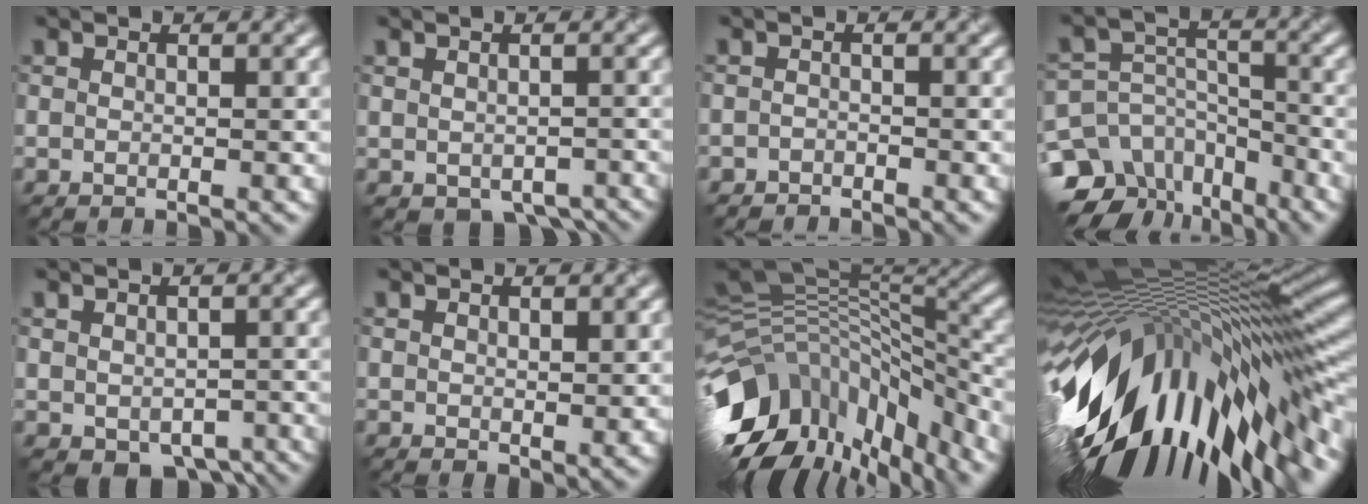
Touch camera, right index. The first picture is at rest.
{"total": 3.6, "force": [-1.9, 2.3, 2.0], "torque": [-0.021, -0.018, -0.015]}
{"total": 1.5, "force": [-1.5, 0.3, -0.1], "torque": [0.005, -0.002, -0.030]}
{"total": 11.9, "force": [-8.5, 7.6, 3.6], "torque": [-0.079, -0.010, -0.130]}
{"total": 4.0, "force": [-1.8, 2.6, 2.6], "torque": [-0.030, -0.019, -0.012]}
{"total": 1.5, "force": [1.0, 0.7, 0.9], "torque": [-0.013, -0.008, 0.025]}
{"total": 14.5, "force": [-5.6, 7.8, 10.8], "torque": [-0.223, 0.005, -0.085]}
{"total": 17.2, "force": [-4.3, 6.4, 15.3], "torque": [-0.269, 0.006, -0.078]}